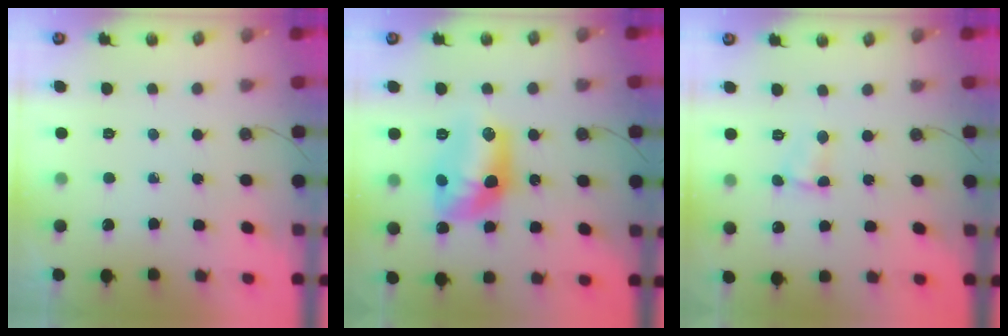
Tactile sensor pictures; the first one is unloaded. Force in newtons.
{"total": 13.4, "press": 13.3, "slide": 1.0}
{"total": 2.4, "press": 2.3, "slide": 0.4}